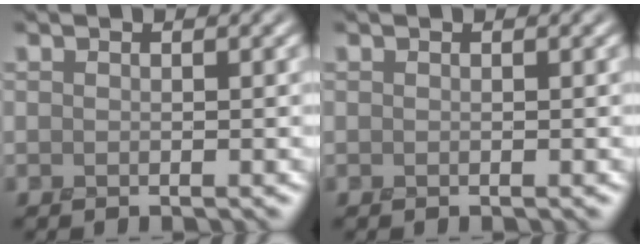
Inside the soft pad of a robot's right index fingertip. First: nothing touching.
{"total": 0.0}